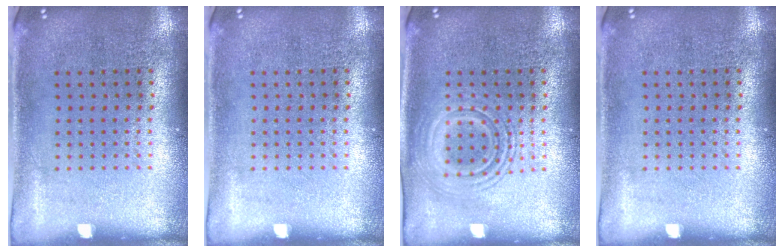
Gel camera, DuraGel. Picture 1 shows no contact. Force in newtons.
{"total": 0.0}
{"total": 2.5, "press": 2.4, "slide": 0.4}
{"total": 0.0}